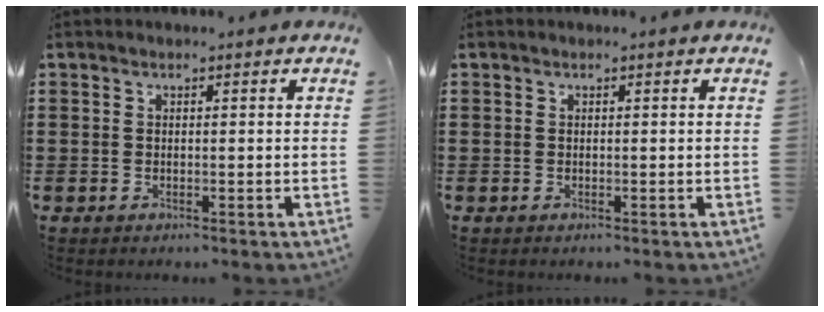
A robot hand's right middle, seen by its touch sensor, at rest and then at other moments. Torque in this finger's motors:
{"motor_torque": [0.00, 0.00, 0.00, -0.01]}